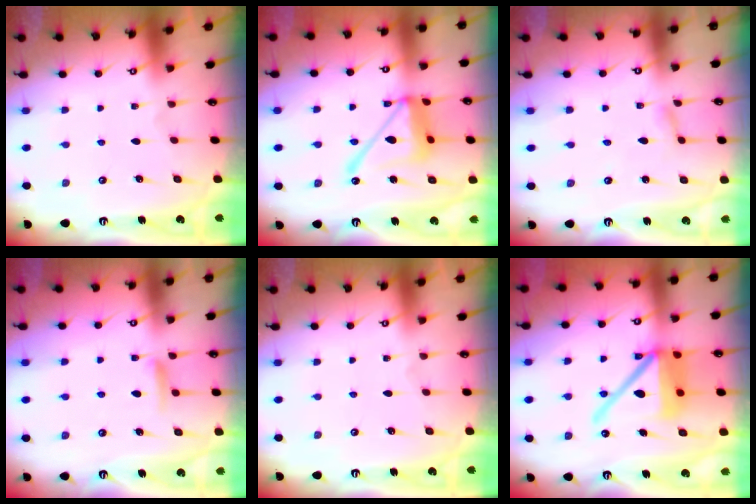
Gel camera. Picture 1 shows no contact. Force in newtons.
{"total": 16.0, "press": 16.0, "slide": 1.4}
{"total": 1.8, "press": 1.7, "slide": 0.1}
{"total": 7.2, "press": 7.1, "slide": 0.8}
{"total": 0.0}
{"total": 16.4, "press": 16.2, "slide": 2.3}